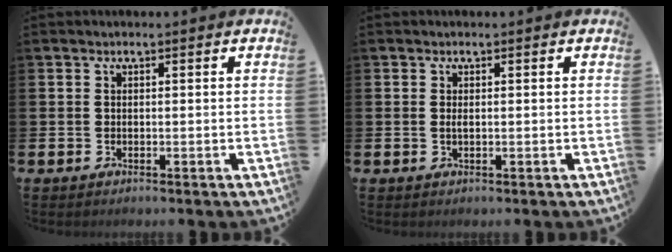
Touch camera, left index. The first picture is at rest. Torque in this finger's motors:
{"motor_torque": [0.21, 0.08, -0.05, 0.02]}